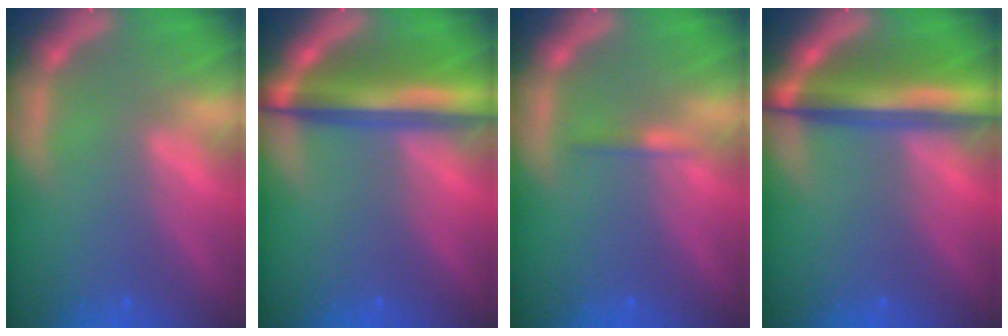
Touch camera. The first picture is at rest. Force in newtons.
{"total": 7.6}
{"total": 0.9}
{"total": 7.6}